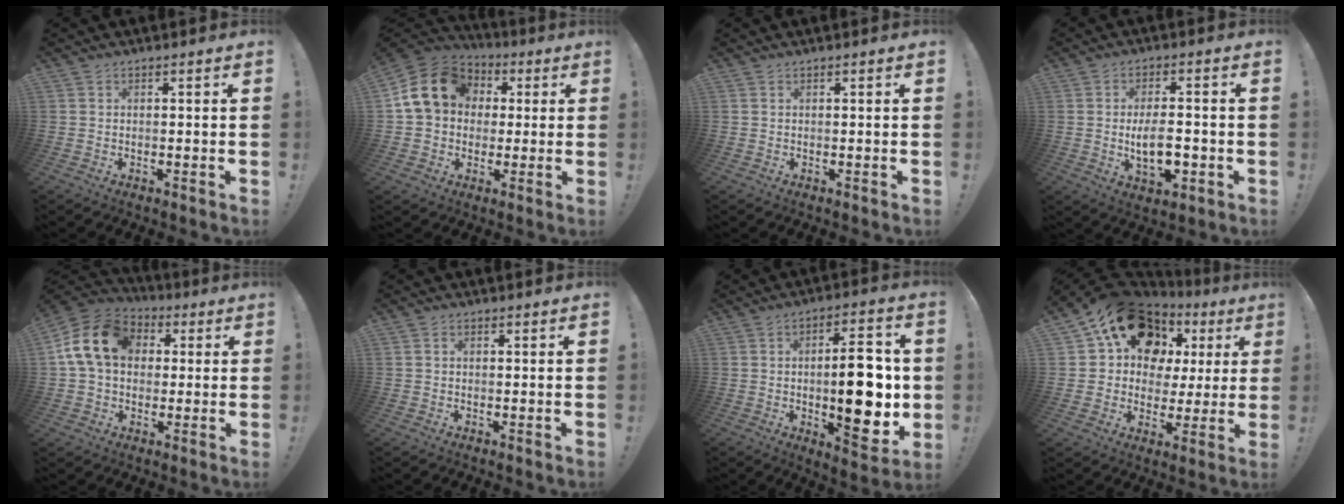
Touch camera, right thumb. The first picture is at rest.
{"total": 15.6, "force": [3.6, 12.8, 8.3], "torque": [-0.126, 0.005, 0.077]}
{"total": 0.0}
{"total": 10.2, "force": [-1.8, 4.9, 8.8], "torque": [-0.129, -0.002, -0.031]}
{"total": 15.7, "force": [3.3, 12.0, 9.5], "torque": [-0.167, 0.011, 0.068]}
{"total": 0.6, "force": [-0.3, 0.4, 0.2], "torque": [-0.007, 0.003, -0.005]}
{"total": 17.7, "force": [-0.6, 6.9, 16.2], "torque": [-0.225, 0.001, -0.006]}
{"total": 18.4, "force": [10.0, 12.5, 9.2], "torque": [-0.133, -0.063, 0.195]}